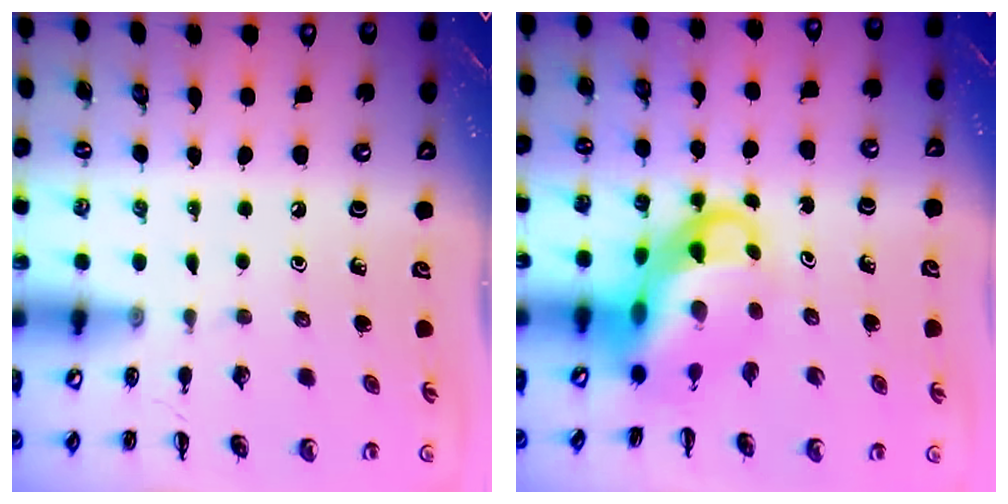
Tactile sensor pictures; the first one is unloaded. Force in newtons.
{"total": 8.3, "press": 8.2, "slide": 1.3}